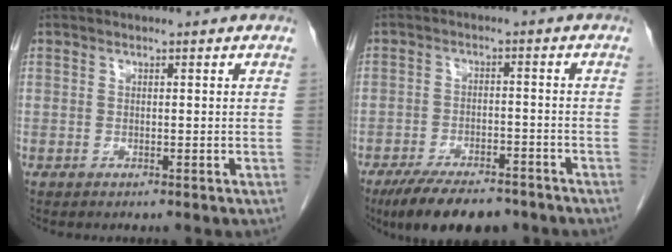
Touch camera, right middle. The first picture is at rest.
{"total": 11.2, "force": [-8.8, 3.9, 5.7], "torque": [-0.084, -0.009, -0.138]}